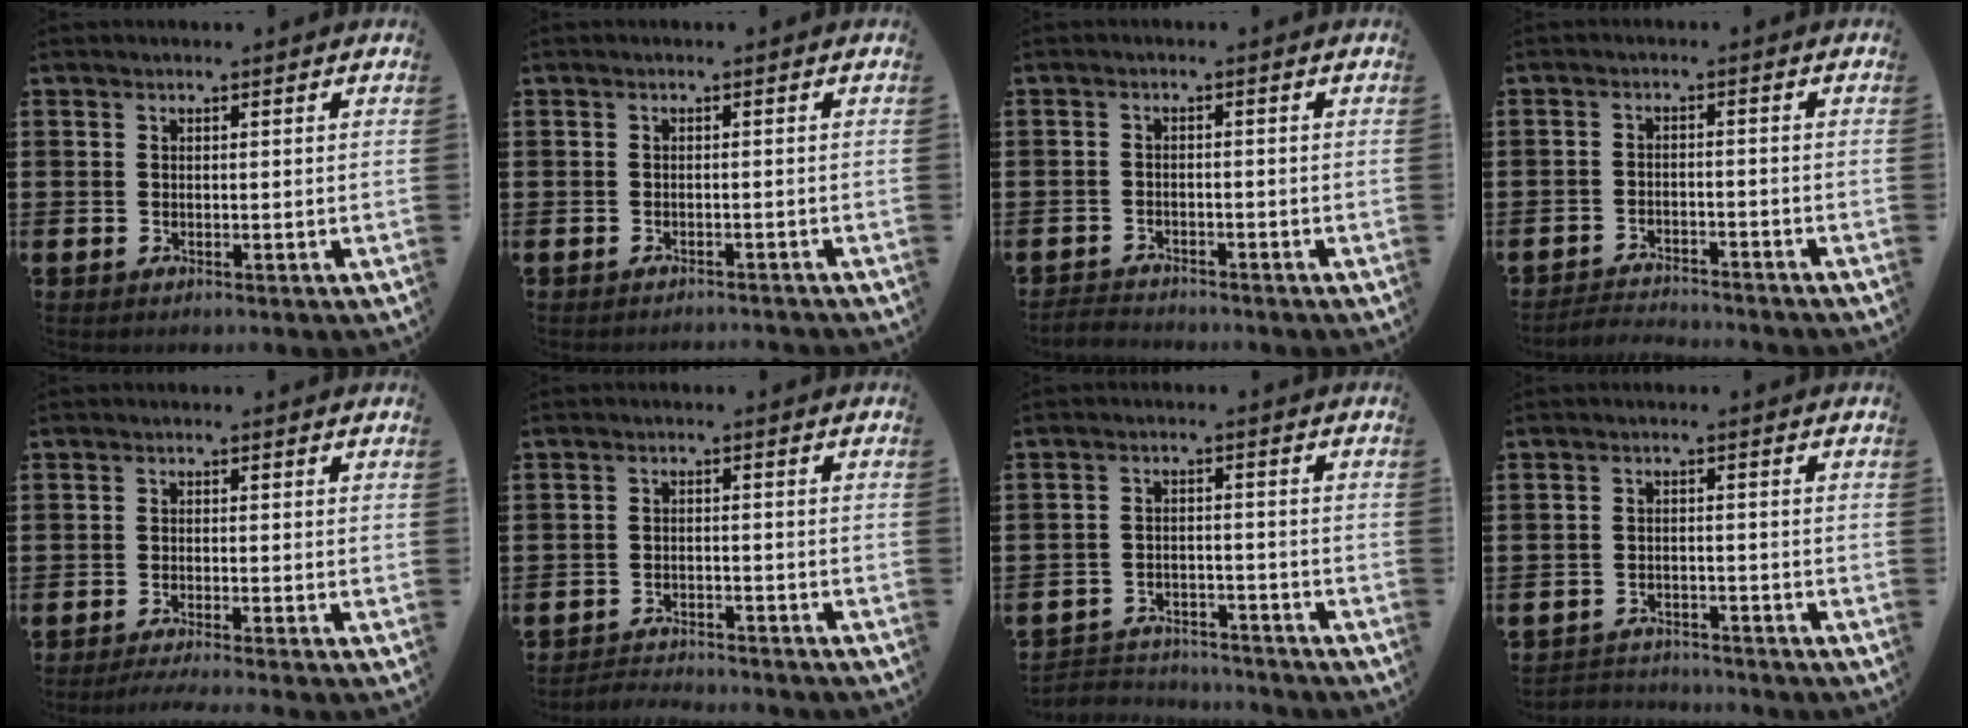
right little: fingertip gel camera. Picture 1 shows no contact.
{"total": 0.8, "force": [-0.8, -0.1, 0.0], "torque": [0.000, 0.001, -0.017]}
{"total": 1.8, "force": [-1.8, 0.1, -0.2], "torque": [-0.002, 0.003, -0.039]}
{"total": 2.6, "force": [-2.6, 0.0, -0.1], "torque": [-0.004, 0.002, -0.056]}
{"total": 1.4, "force": [-1.2, -0.1, 0.7], "torque": [-0.011, 0.001, -0.022]}
{"total": 2.6, "force": [-2.6, 0.0, -0.3], "torque": [-0.003, 0.003, -0.057]}
{"total": 3.2, "force": [-3.1, 0.6, 0.0], "torque": [-0.008, 0.004, -0.068]}
{"total": 2.5, "force": [-2.4, 0.3, -0.3], "torque": [-0.003, 0.001, -0.054]}